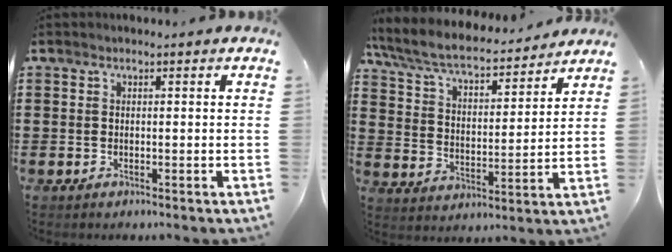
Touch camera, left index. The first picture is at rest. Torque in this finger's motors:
{"motor_torque": [1.20, -0.94, 0.40, 0.21]}